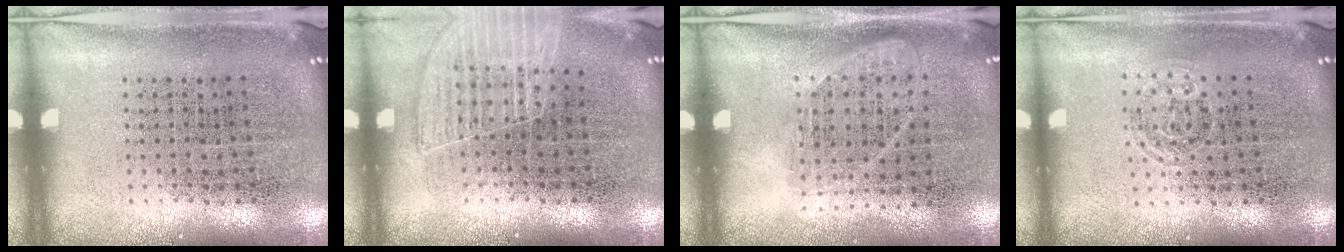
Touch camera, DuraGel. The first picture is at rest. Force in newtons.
{"total": 1.1, "press": 1.1, "slide": 0.1}
{"total": 1.1, "press": 0.9, "slide": 0.6}
{"total": 0.7, "press": 0.4, "slide": 0.6}